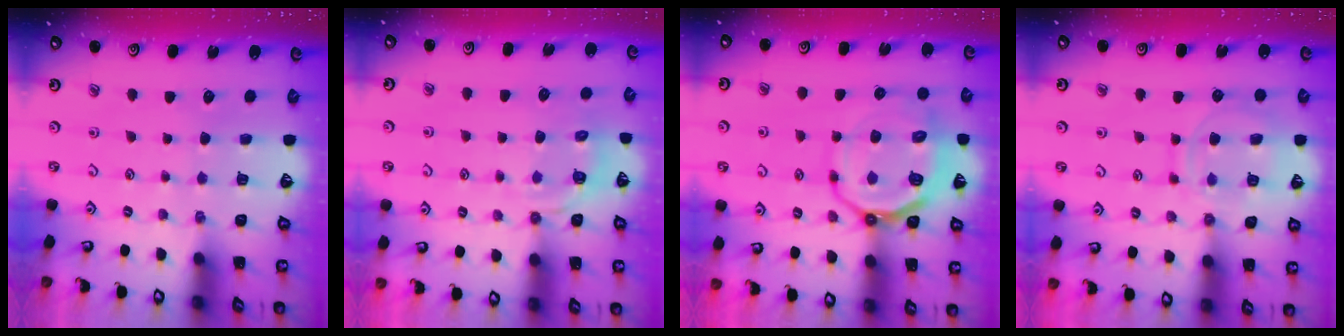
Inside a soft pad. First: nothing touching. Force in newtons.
{"total": 6.3, "press": 6.0, "slide": 1.9}
{"total": 14.1, "press": 13.7, "slide": 3.3}
{"total": 12.8, "press": 12.7, "slide": 1.3}